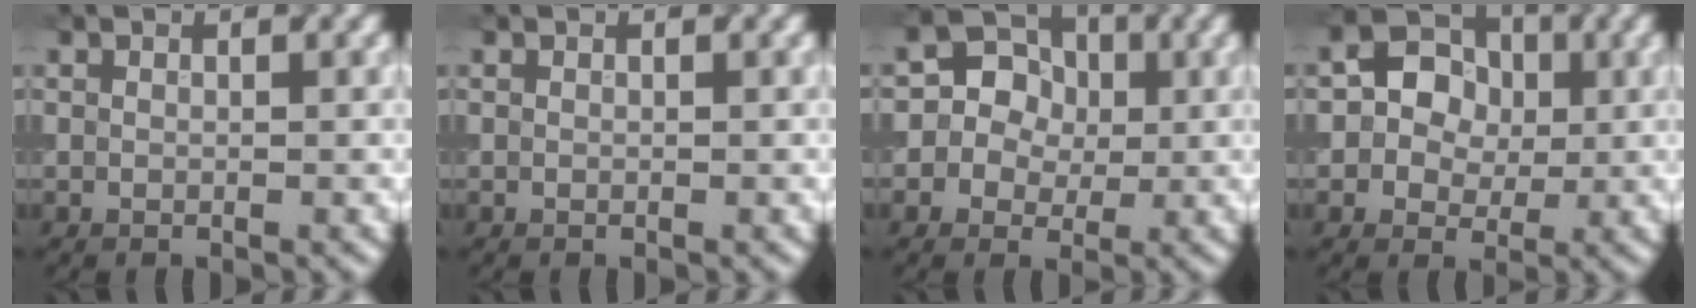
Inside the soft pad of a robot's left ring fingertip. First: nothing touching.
{"total": 0.0}
{"total": 5.5, "force": [1.0, 5.0, 2.0], "torque": [-0.018, 0.020, 0.001]}
{"total": 3.8, "force": [0.3, 3.1, 2.0], "torque": [-0.022, -0.006, -0.011]}